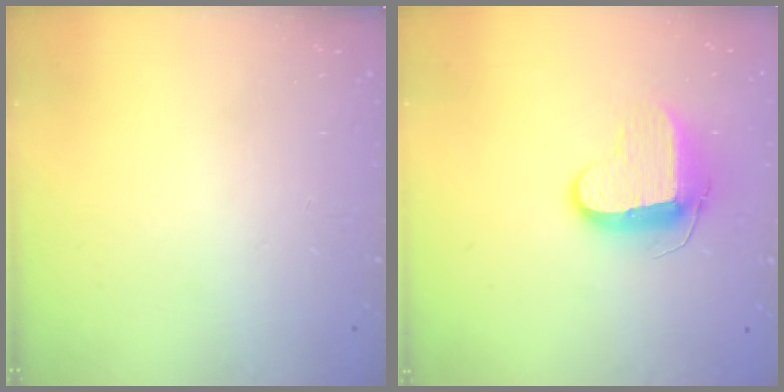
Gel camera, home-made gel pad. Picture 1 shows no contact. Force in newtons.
{"total": 9.4, "press": 9.4, "slide": 0.7}